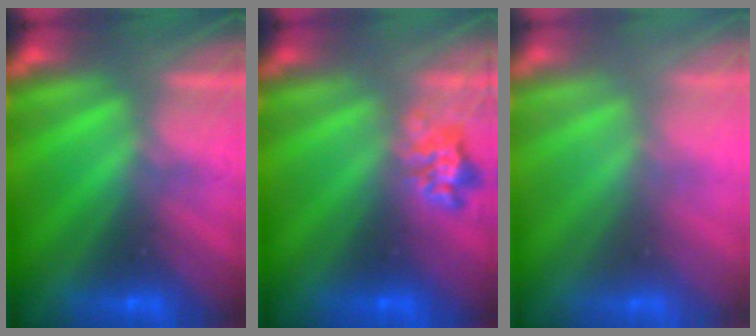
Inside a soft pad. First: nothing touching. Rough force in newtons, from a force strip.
{"total": 2.3}
{"total": 3.1}